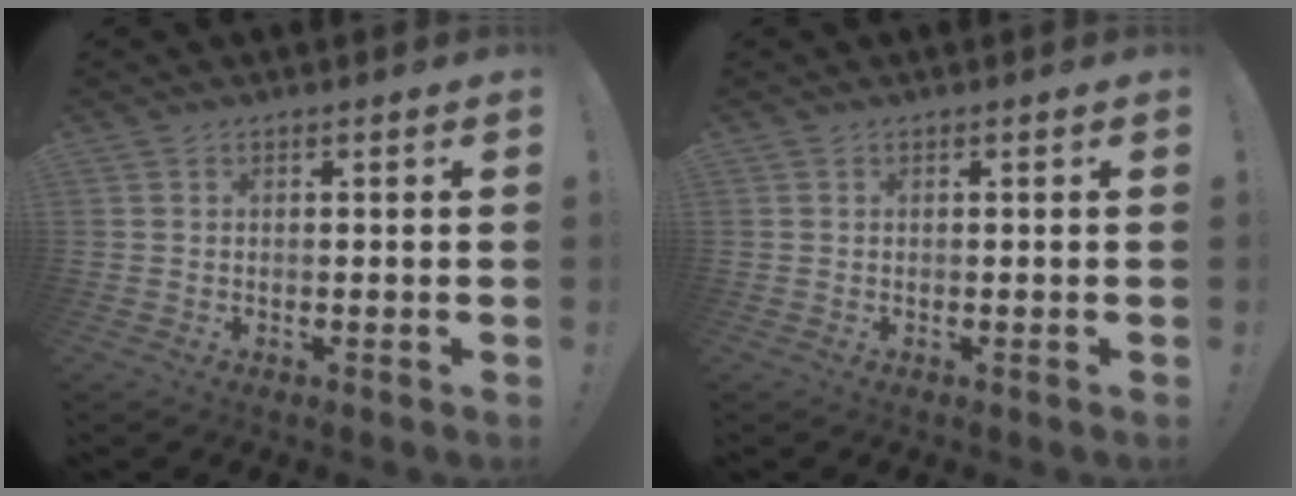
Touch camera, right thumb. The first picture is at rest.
{"total": 0.0}